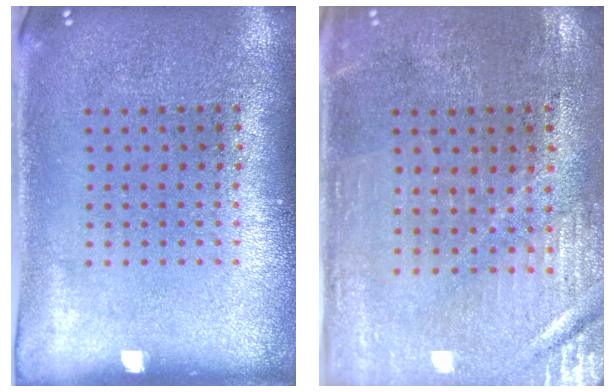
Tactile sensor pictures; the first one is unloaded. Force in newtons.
{"total": 0.7, "press": 0.6, "slide": 0.2}